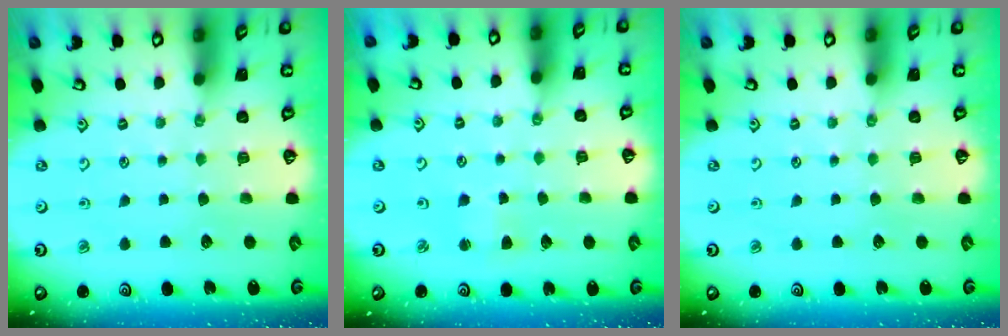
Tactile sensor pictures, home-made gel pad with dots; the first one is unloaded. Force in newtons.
{"total": 1.5, "press": 1.4, "slide": 0.4}
{"total": 0.0}